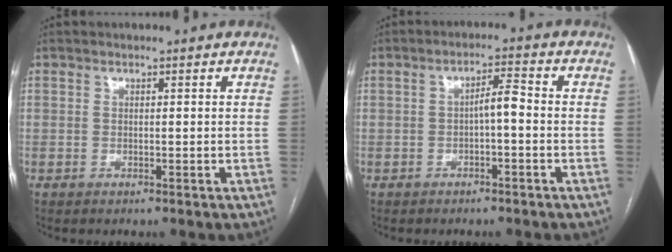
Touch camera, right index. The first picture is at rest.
{"total": 3.3, "force": [-0.7, 0.7, 3.2], "torque": [-0.050, 0.012, -0.010]}